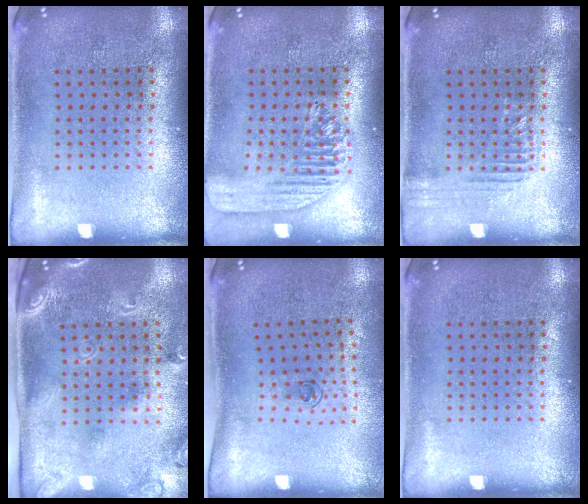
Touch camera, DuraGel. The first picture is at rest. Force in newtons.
{"total": 1.7, "press": 1.5, "slide": 0.7}
{"total": 1.3, "press": 1.3, "slide": 0.2}
{"total": 2.5, "press": 1.7, "slide": 1.8}
{"total": 0.6, "press": 0.4, "slide": 0.5}
{"total": 0.0}